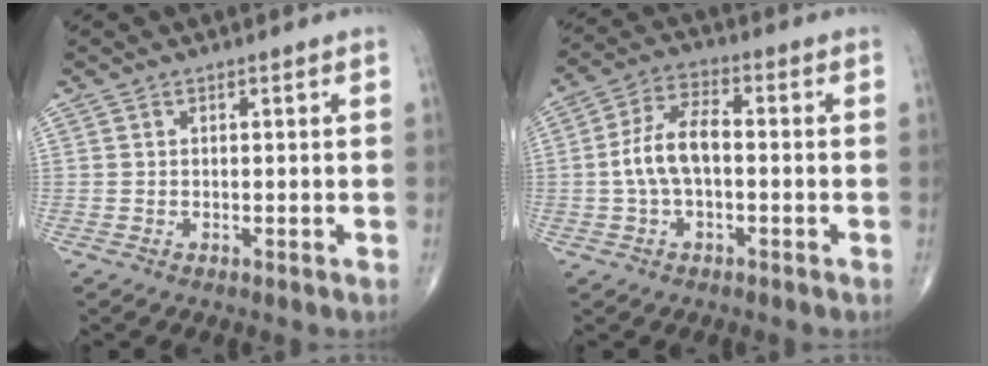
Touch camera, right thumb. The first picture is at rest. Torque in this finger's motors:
{"motor_torque": [0.59, 0.68, 1.02, -0.01, 0.08]}